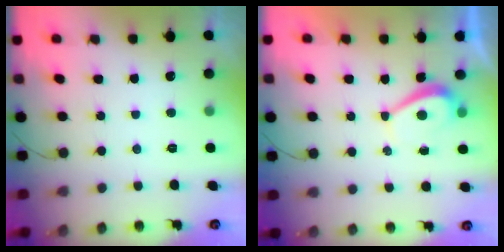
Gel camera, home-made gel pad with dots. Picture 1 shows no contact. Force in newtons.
{"total": 2.7, "press": 2.7, "slide": 0.6}